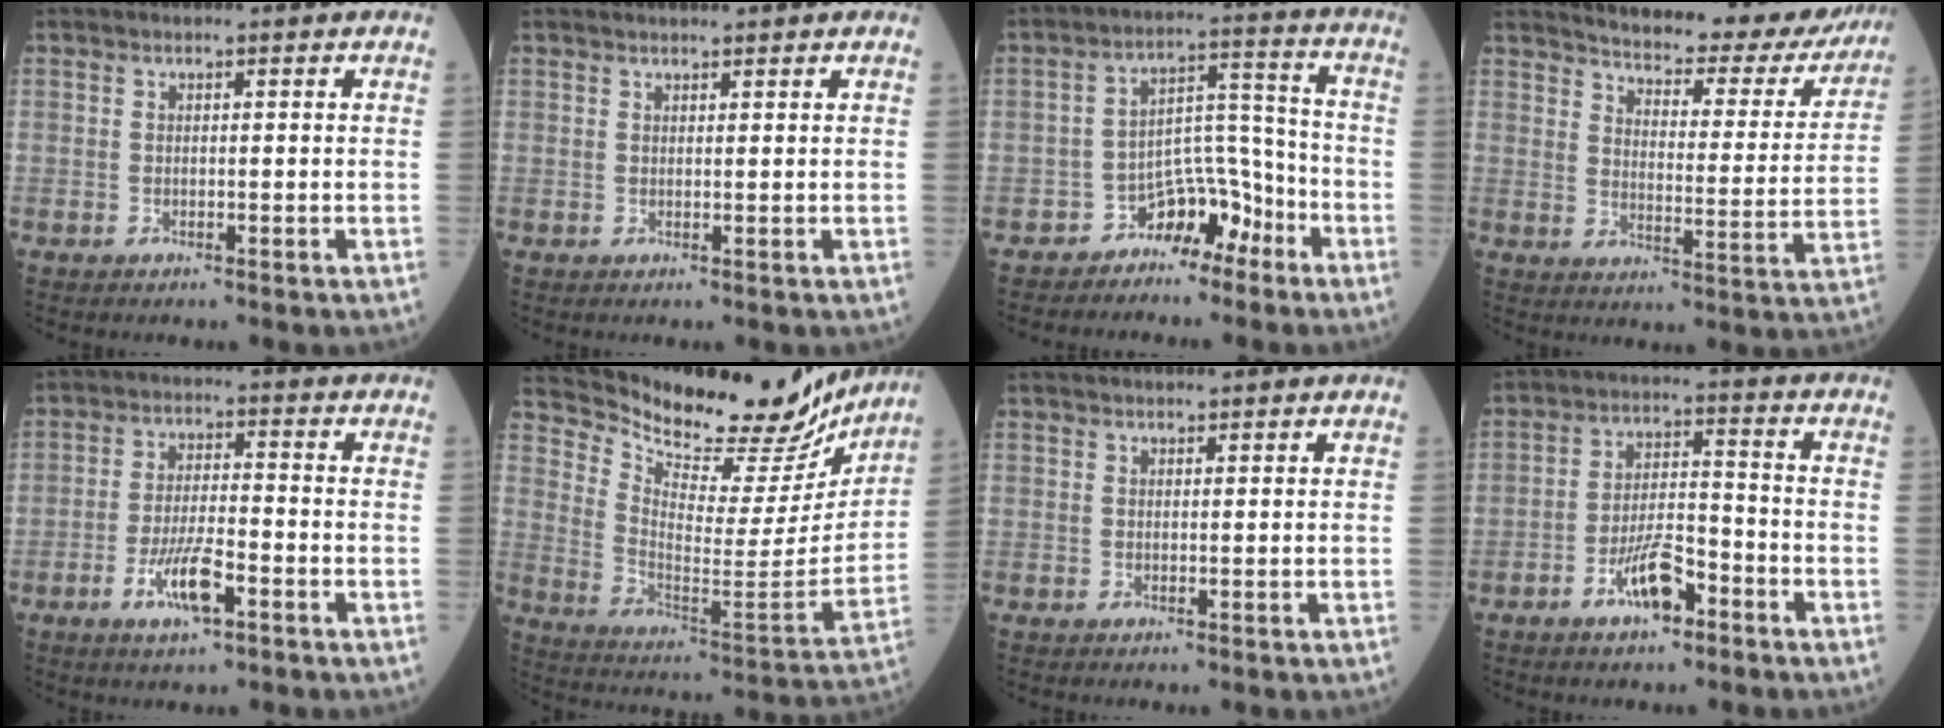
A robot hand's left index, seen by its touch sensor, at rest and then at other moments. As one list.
[{"total": 1.6, "force": [1.5, 0.2, 0.6], "torque": [-0.009, 0.013, 0.024]}, {"total": 6.9, "force": [-5.2, 3.5, 2.9], "torque": [-0.044, 0.035, -0.089]}, {"total": 21.7, "force": [19.8, 5.1, 7.3], "torque": [-0.083, -0.046, 0.232]}, {"total": 6.6, "force": [-3.2, 1.5, 5.5], "torque": [-0.113, -0.005, -0.059]}, {"total": 21.5, "force": [20.0, 5.0, 6.1], "torque": [-0.107, -0.059, 0.284]}, {"total": 1.3, "force": [1.2, 0.2, 0.4], "torque": [-0.008, 0.012, 0.021]}, {"total": 7.0, "force": [-4.1, 2.2, 5.2], "torque": [-0.101, 0.005, -0.074]}]